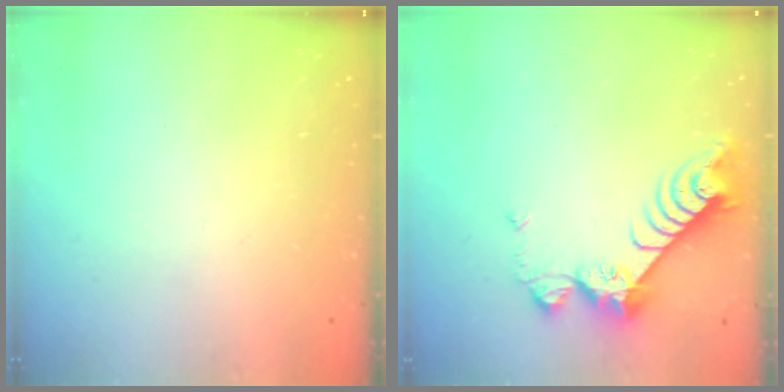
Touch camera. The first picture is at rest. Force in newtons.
{"total": 9.1, "press": 9.1, "slide": 0.6}